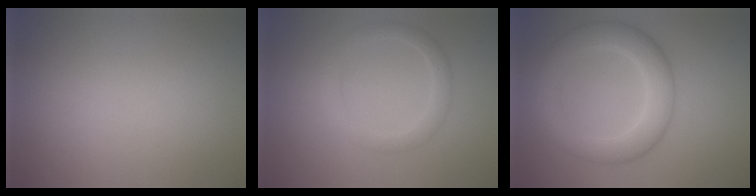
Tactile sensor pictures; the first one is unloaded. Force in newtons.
{"total": 2.4, "press": 2.3, "slide": 0.1}
{"total": 5.4, "press": 5.4, "slide": 0.1}